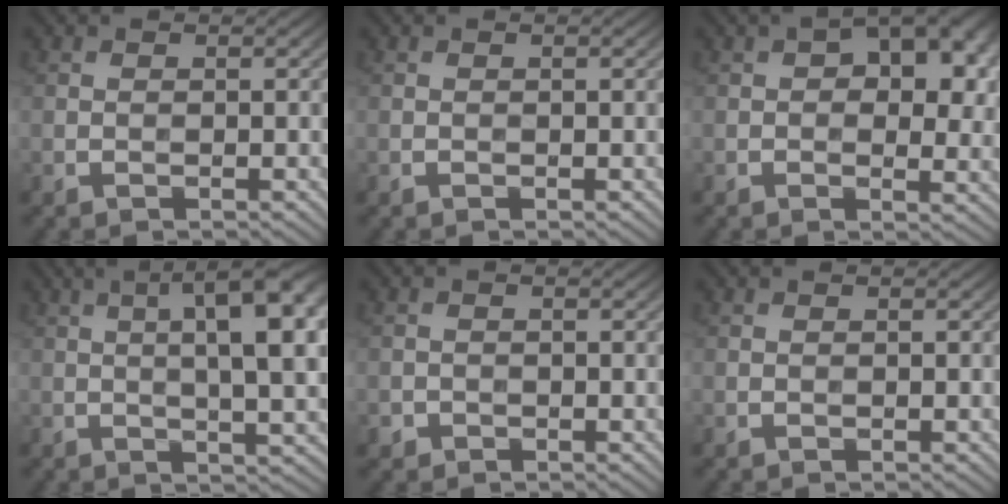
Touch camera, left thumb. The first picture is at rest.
{"total": 0.0}
{"total": 11.0, "force": [3.2, 6.2, 8.5], "torque": [-0.109, 0.008, 0.037]}
{"total": 11.8, "force": [2.5, 3.3, 11.0], "torque": [-0.146, 0.021, 0.030]}
{"total": 1.2, "force": [-0.7, 0.9, 0.1], "torque": [0.003, -0.003, -0.017]}
{"total": 0.0}